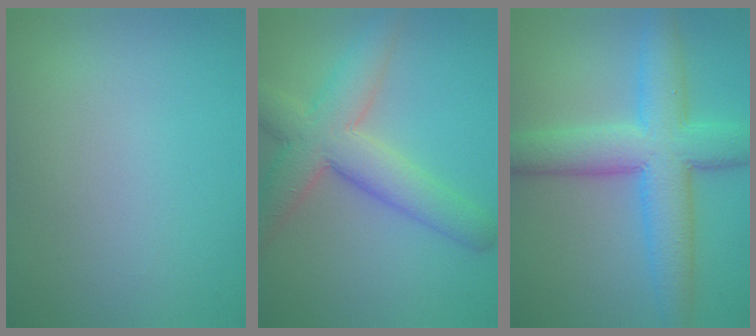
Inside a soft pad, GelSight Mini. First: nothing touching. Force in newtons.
{"total": 7.1, "press": 7.1, "slide": 0.4}
{"total": 8.4, "press": 8.4, "slide": 0.3}